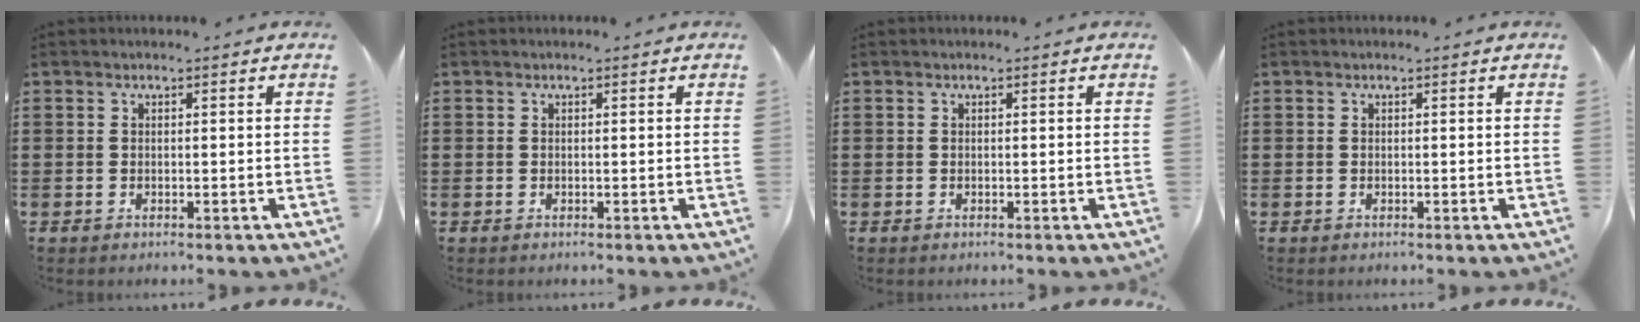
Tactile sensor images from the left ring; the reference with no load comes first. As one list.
[{"total": 0.0}, {"total": 0.0}, {"total": 0.0}]